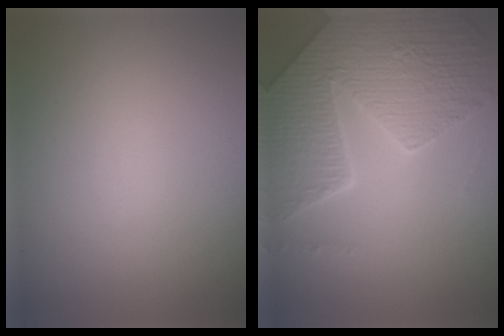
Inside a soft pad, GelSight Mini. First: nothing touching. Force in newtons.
{"total": 7.8, "press": 5.8, "slide": 5.3}